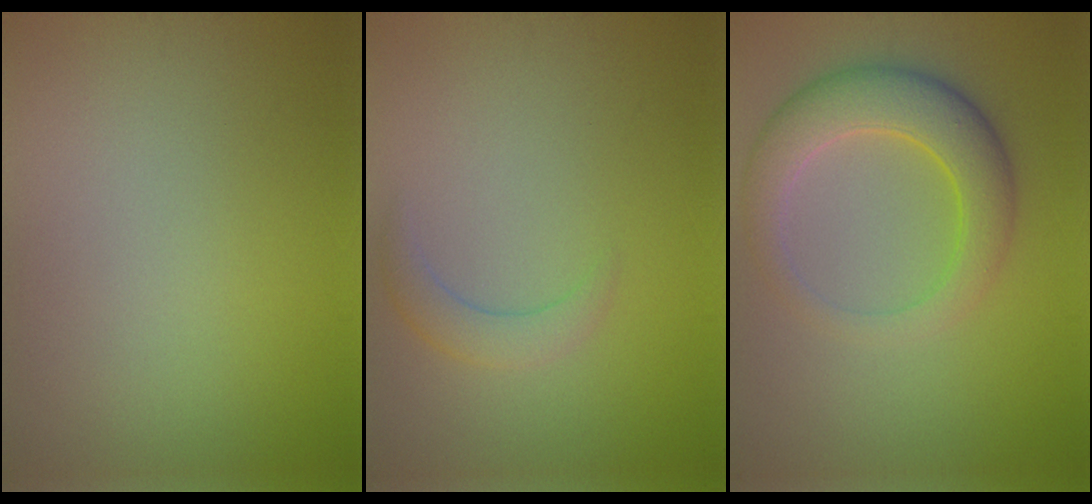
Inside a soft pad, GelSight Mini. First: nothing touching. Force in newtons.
{"total": 2.0, "press": 2.0, "slide": 0.0}
{"total": 5.6, "press": 5.5, "slide": 0.3}